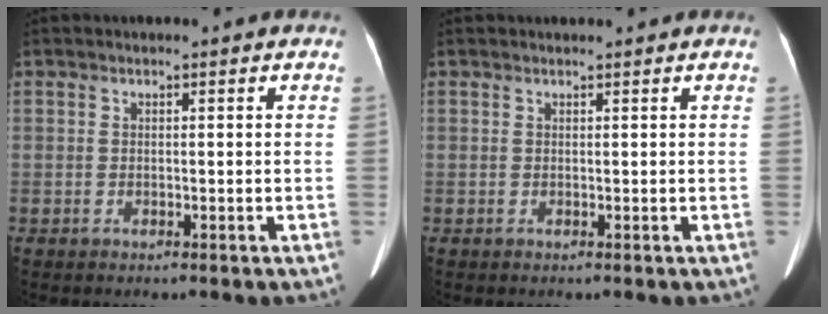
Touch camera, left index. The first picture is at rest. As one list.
[{"total": 1.1, "force": [1.1, 0.0, 0.3], "torque": [-0.006, 0.015, 0.019]}]